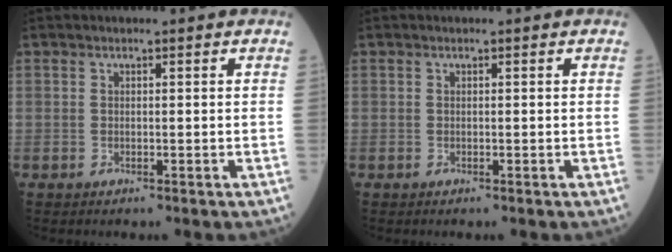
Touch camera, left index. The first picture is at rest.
{"total": 0.0}